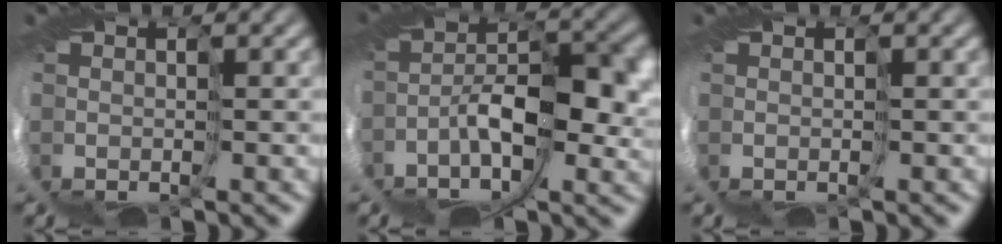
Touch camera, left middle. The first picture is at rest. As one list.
[{"total": 5.2, "force": [-1.5, 2.2, 4.5], "torque": [-0.096, 0.002, -0.032]}, {"total": 0.0}]